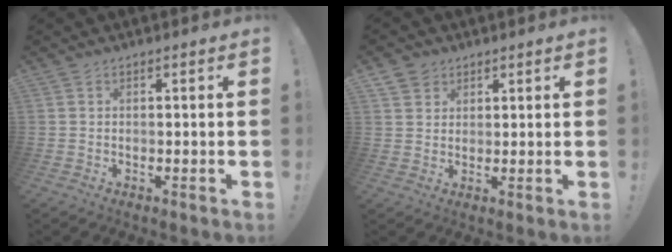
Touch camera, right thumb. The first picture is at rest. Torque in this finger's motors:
{"motor_torque": [-0.17, 0.17, 0.14, 0.14, 0.00]}